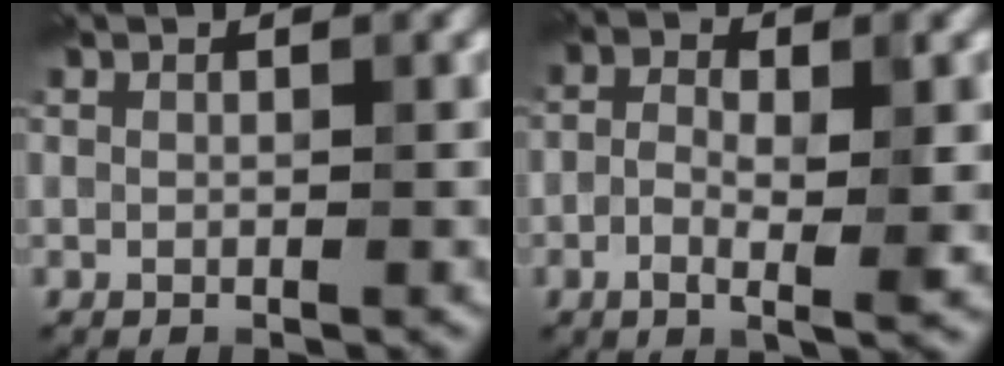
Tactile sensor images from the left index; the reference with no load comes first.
{"total": 5.2, "force": [-0.9, 1.8, 4.8], "torque": [-0.083, -0.005, -0.019]}